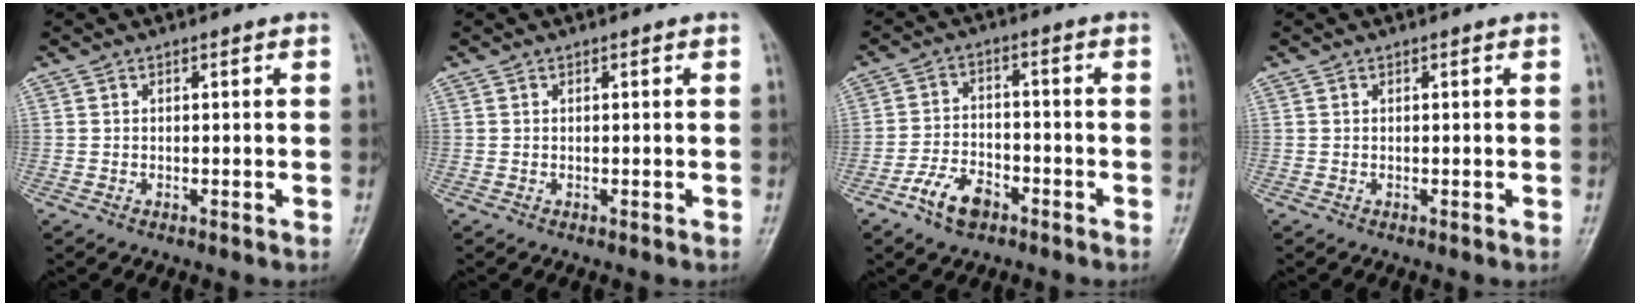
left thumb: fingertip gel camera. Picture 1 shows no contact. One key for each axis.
{"total": 0.0}
{"total": 7.1, "fx": -4.3, "fy": 4.0, "fz": 4.0, "tx": -0.066, "ty": 0.024, "tz": -0.079}
{"total": 0.0}